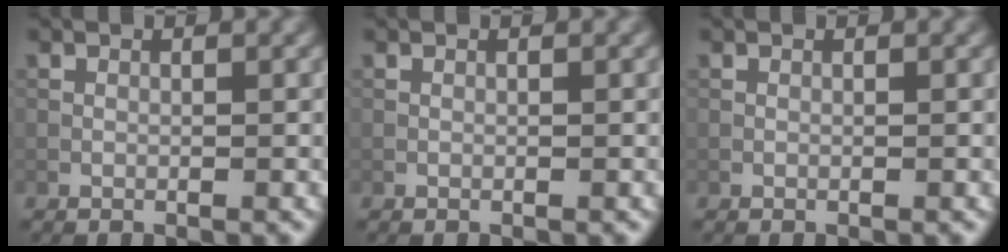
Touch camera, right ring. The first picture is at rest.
{"total": 0.0}
{"total": 0.0}